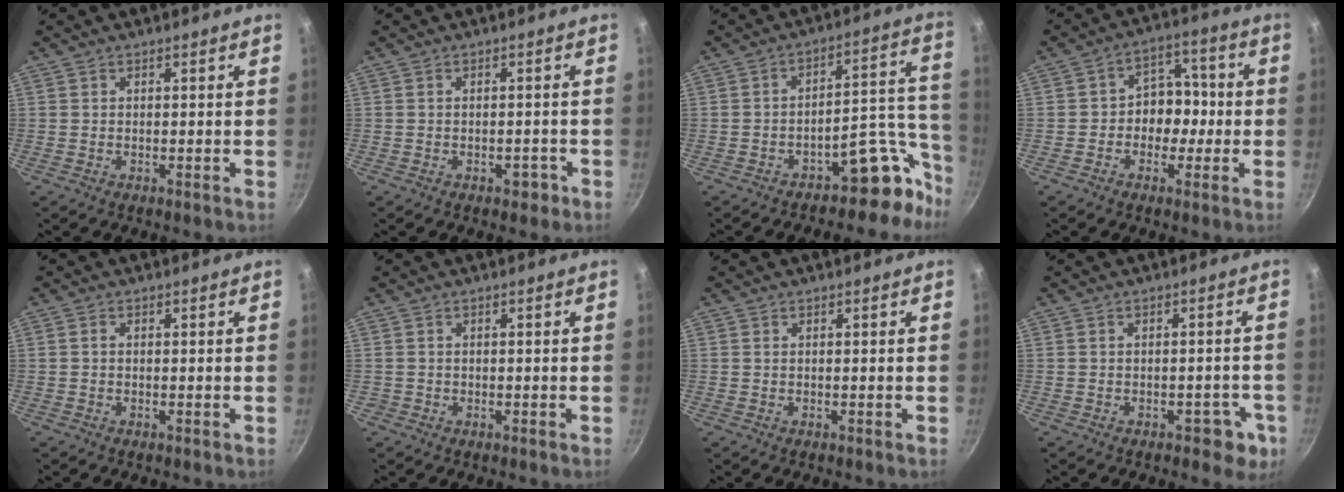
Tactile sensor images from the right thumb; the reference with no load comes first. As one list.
[{"total": 2.2, "force": [-1.2, 1.3, 1.2], "torque": [-0.003, 0.017, -0.007]}, {"total": 11.9, "force": [-8.2, 6.2, 5.9], "torque": [0.002, 0.107, -0.119]}, {"total": 7.9, "force": [-1.4, 6.5, 4.4], "torque": [-0.001, 0.031, -0.031]}, {"total": 0.7, "force": [0.0, 0.5, 0.4], "torque": [-0.008, 0.004, -0.001]}, {"total": 0.8, "force": [-0.3, 0.8, 0.1], "torque": [0.000, 0.003, -0.004]}, {"total": 0.0}, {"total": 4.9, "force": [-2.1, 3.0, 3.3], "torque": [-0.015, 0.022, -0.014]}]